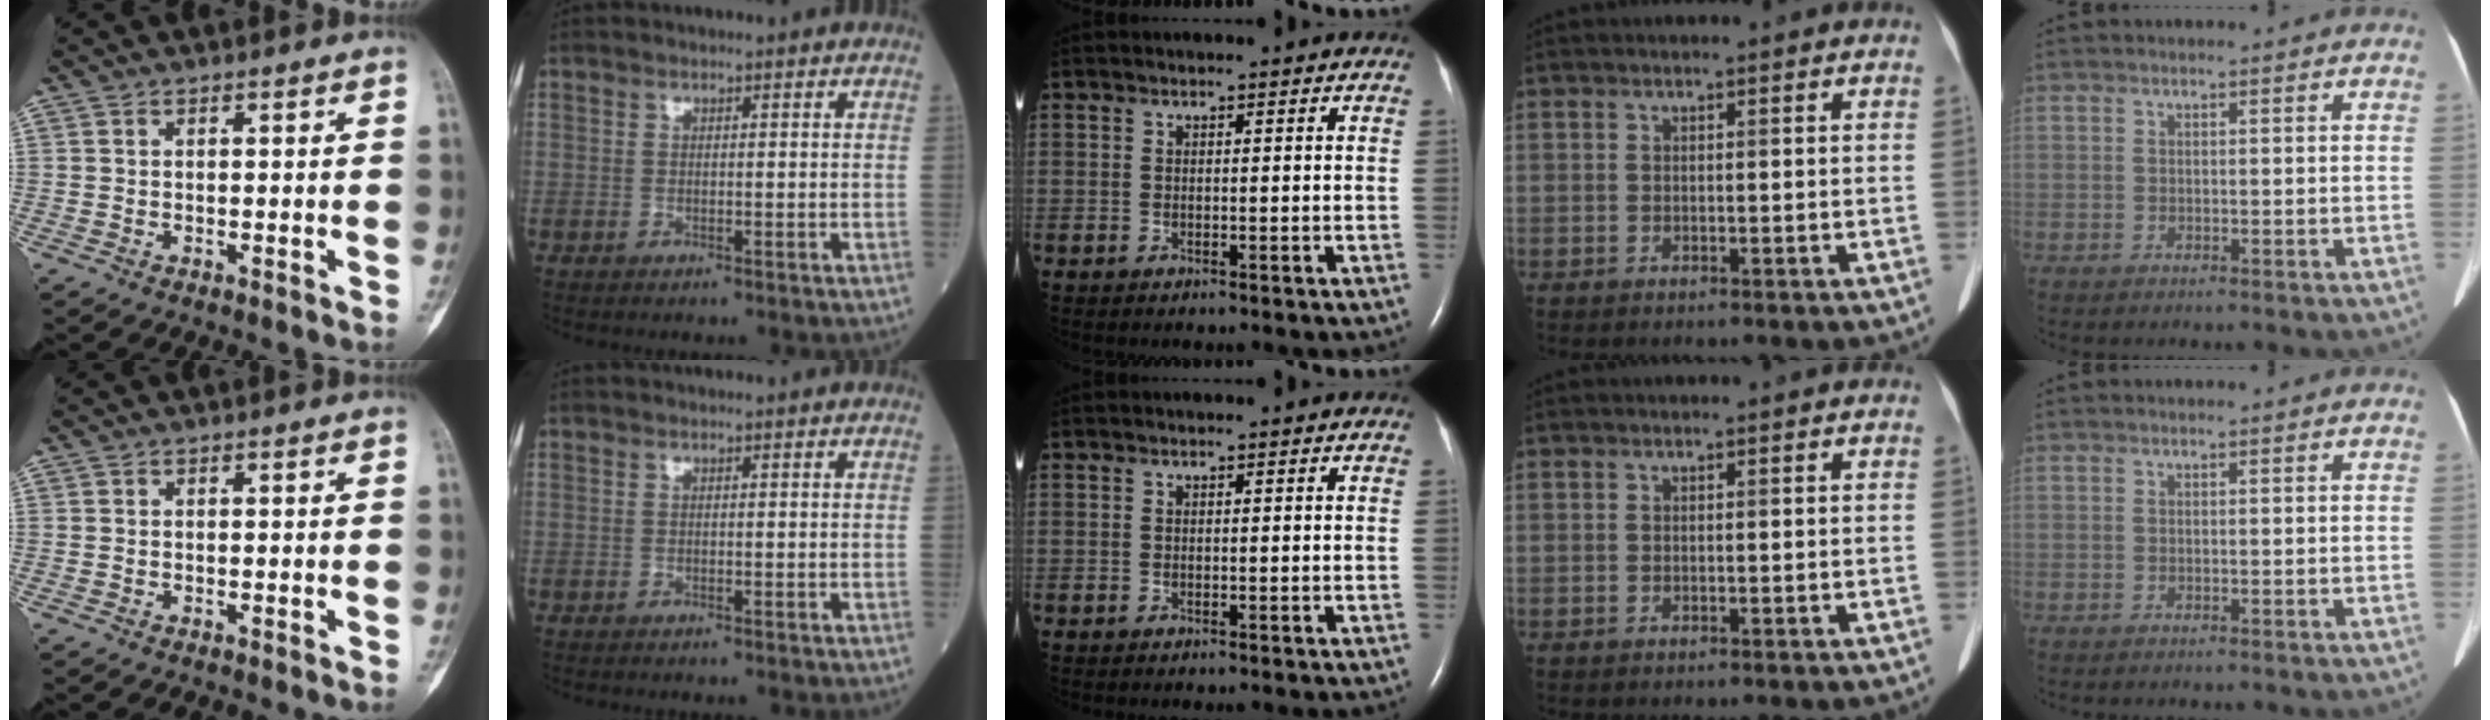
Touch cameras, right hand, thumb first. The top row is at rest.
{}